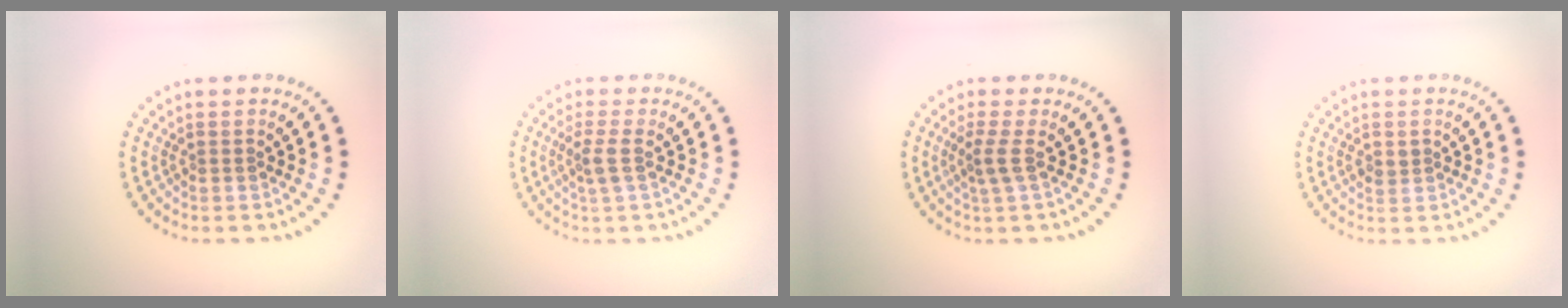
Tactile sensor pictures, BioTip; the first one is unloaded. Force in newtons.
{"total": 1.8, "press": 1.4, "slide": 1.1}
{"total": 1.8, "press": 1.2, "slide": 1.4}
{"total": 0.9, "press": 0.8, "slide": 0.3}